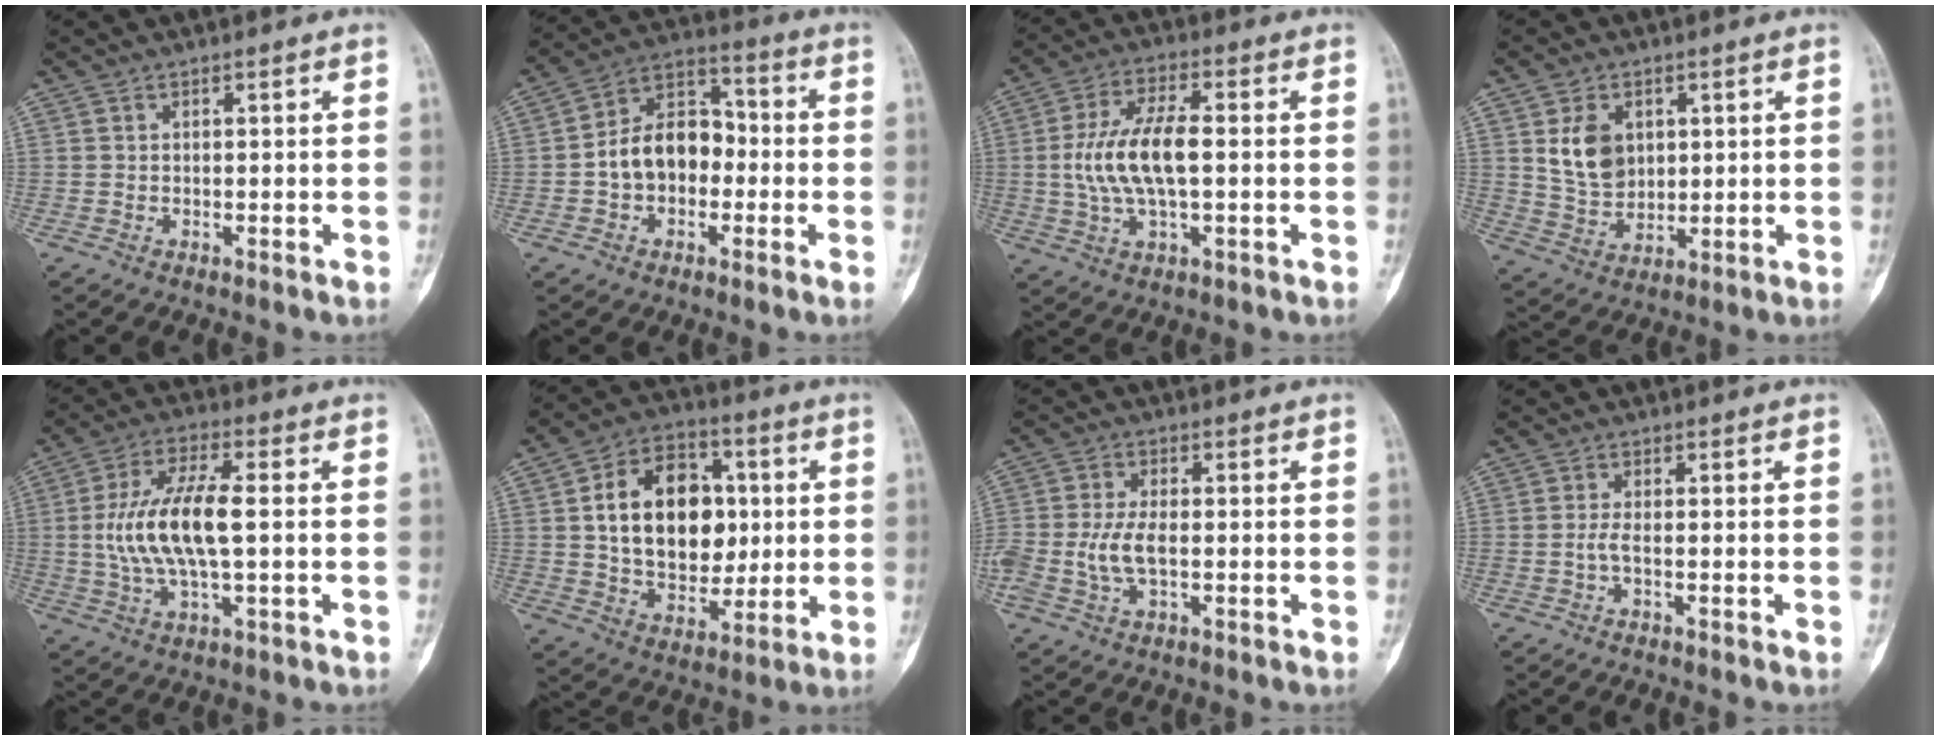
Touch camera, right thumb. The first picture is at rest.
{"total": 12.2, "force": [-1.6, 8.8, 8.3], "torque": [-0.111, 0.045, -0.039]}
{"total": 12.3, "force": [0.0, 5.2, 11.1], "torque": [-0.230, 0.016, -0.002]}
{"total": 8.6, "force": [2.5, 6.4, 5.3], "torque": [-0.071, -0.017, 0.058]}
{"total": 14.0, "force": [0.2, 5.2, 13.0], "torque": [-0.273, 0.015, 0.005]}
{"total": 19.2, "force": [2.6, 13.4, 13.5], "torque": [-0.169, 0.008, 0.046]}
{"total": 6.3, "force": [-1.0, 3.2, 5.3], "torque": [-0.127, 0.008, -0.017]}
{"total": 1.5, "force": [-0.4, 0.3, 1.4], "torque": [-0.033, -0.001, -0.011]}